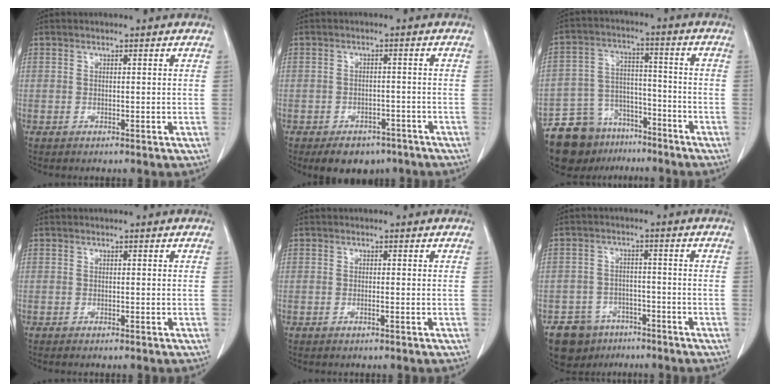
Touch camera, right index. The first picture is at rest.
{"total": 6.6, "force": [-4.9, 3.9, 2.3], "torque": [-0.022, 0.005, -0.064]}
{"total": 12.5, "force": [-9.4, 7.4, 3.5], "torque": [-0.066, 0.036, -0.152]}
{"total": 0.8, "force": [-0.7, 0.1, 0.4], "torque": [-0.008, -0.002, -0.009]}
{"total": 0.6, "force": [-0.2, -0.1, 0.5], "torque": [-0.010, 0.000, -0.004]}
{"total": 7.4, "force": [-4.9, 5.5, 0.8], "torque": [-0.009, 0.013, -0.070]}